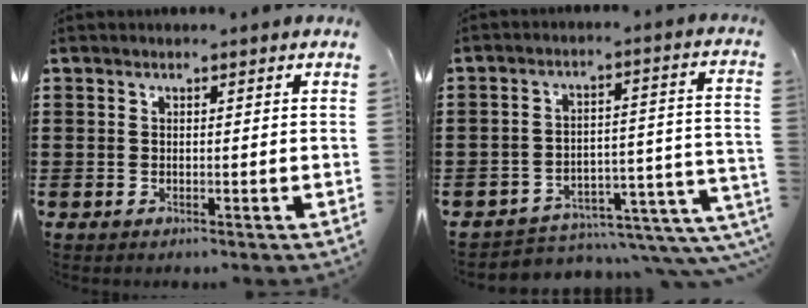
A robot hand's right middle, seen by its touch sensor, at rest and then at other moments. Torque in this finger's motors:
{"motor_torque": [1.19, -0.95, 0.15, 0.02]}